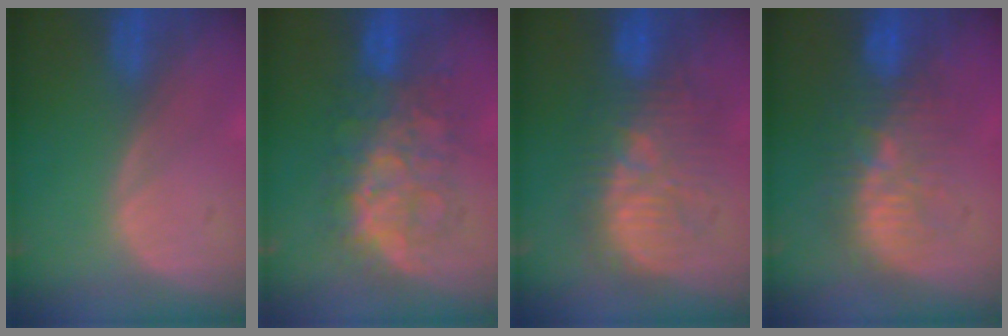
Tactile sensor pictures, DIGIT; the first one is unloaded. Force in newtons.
{"total": 8.9, "press": 8.9, "slide": 0.3}
{"total": 10.3, "press": 10.3, "slide": 0.3}
{"total": 9.6, "press": 9.0, "slide": 3.5}